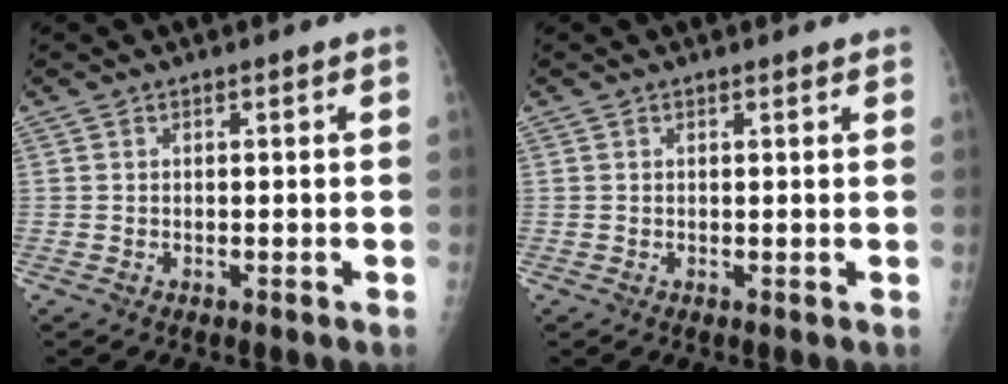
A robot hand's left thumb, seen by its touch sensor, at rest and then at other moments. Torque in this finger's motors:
{"motor_torque": [-0.08, 0.31, -0.09, -0.09, 0.01]}